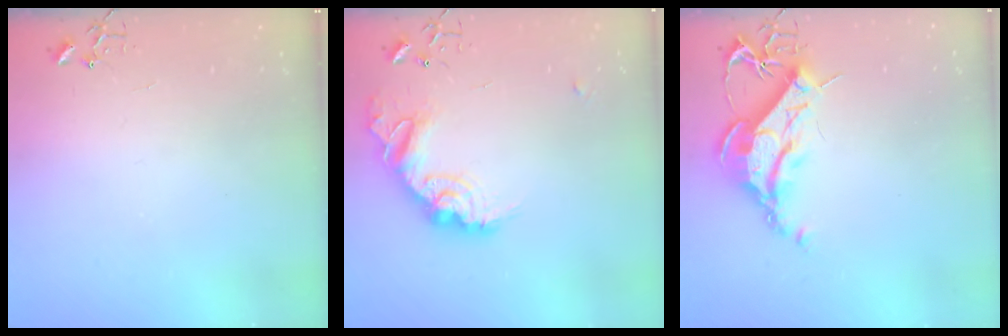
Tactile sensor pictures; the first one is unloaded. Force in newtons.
{"total": 16.4, "press": 16.4, "slide": 0.8}
{"total": 12.9, "press": 12.9, "slide": 1.2}